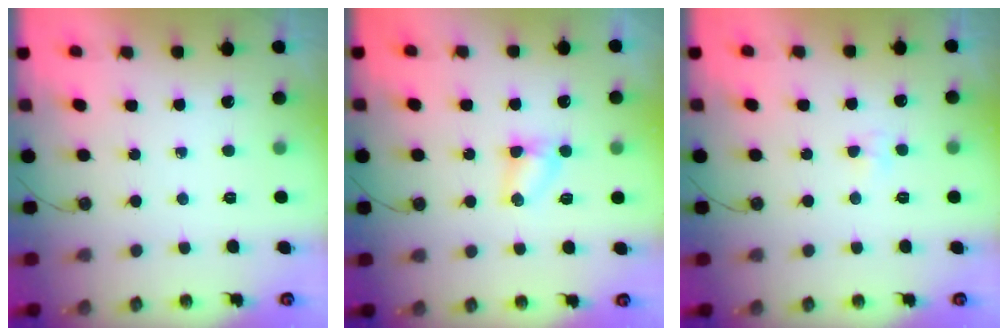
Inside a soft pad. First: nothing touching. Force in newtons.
{"total": 3.6, "press": 3.6, "slide": 0.4}
{"total": 2.9, "press": 2.8, "slide": 0.5}